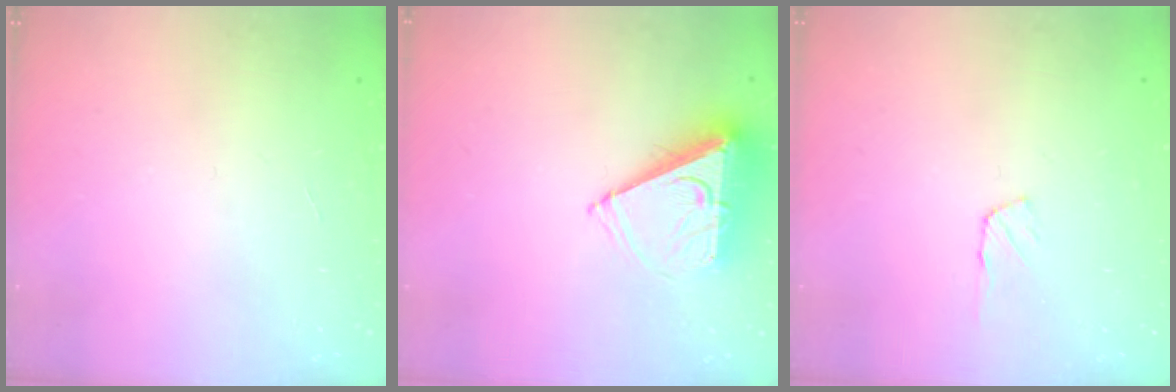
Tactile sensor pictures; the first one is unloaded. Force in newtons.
{"total": 8.3, "press": 8.3, "slide": 0.4}
{"total": 3.6, "press": 3.6, "slide": 0.5}